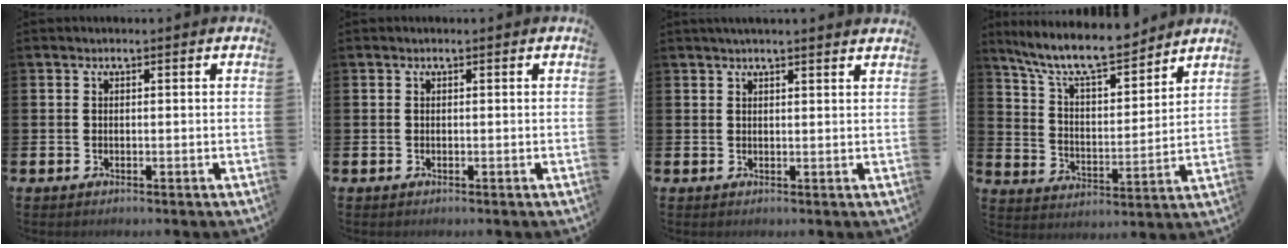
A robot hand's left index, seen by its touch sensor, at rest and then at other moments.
{"total": 0.0}
{"total": 1.8, "force": [1.8, -0.2, 0.4], "torque": [-0.007, -0.005, 0.032]}
{"total": 10.1, "force": [9.1, 1.9, 4.0], "torque": [-0.109, -0.055, 0.160]}